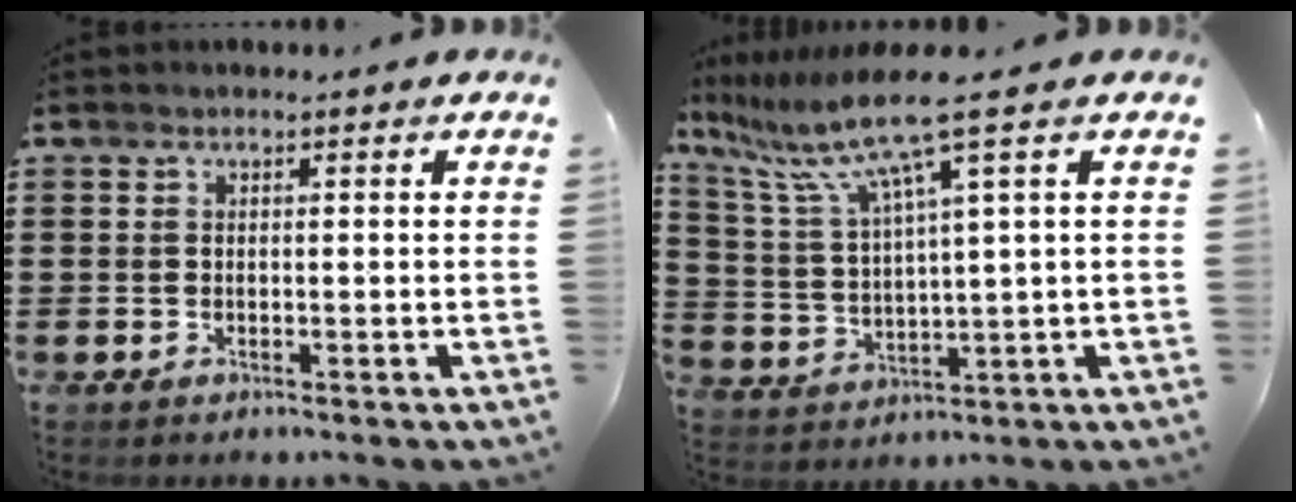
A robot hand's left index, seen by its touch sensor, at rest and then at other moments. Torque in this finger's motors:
{"motor_torque": [1.04, -1.10, 0.63, 0.21]}